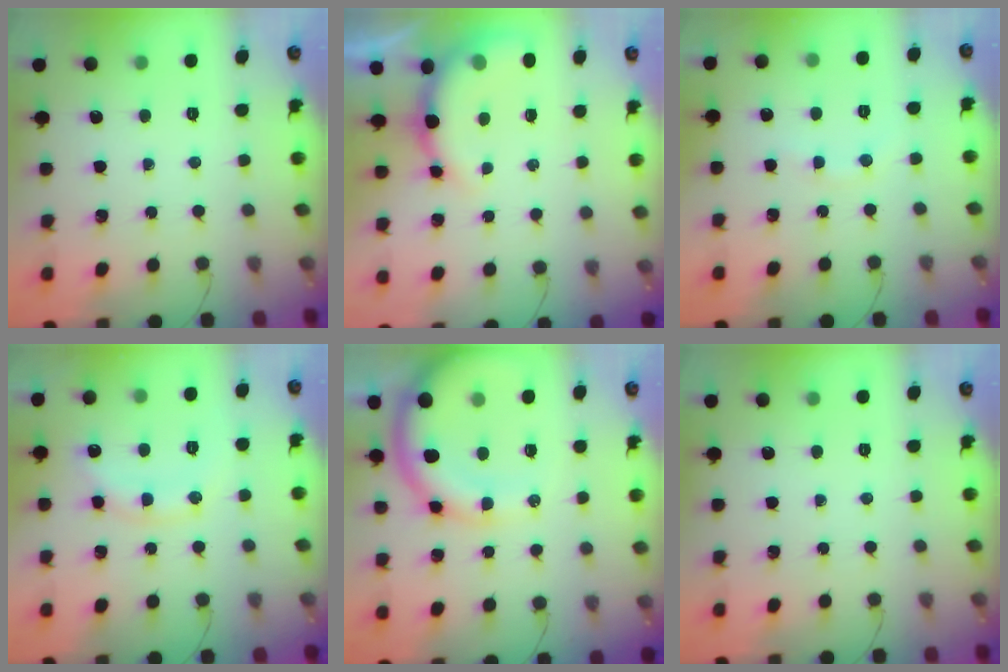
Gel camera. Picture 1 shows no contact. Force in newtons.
{"total": 8.1, "press": 8.0, "slide": 1.2}
{"total": 5.7, "press": 5.6, "slide": 1.0}
{"total": 13.2, "press": 13.2, "slide": 0.7}
{"total": 13.4, "press": 13.1, "slide": 2.7}
{"total": 0.0}